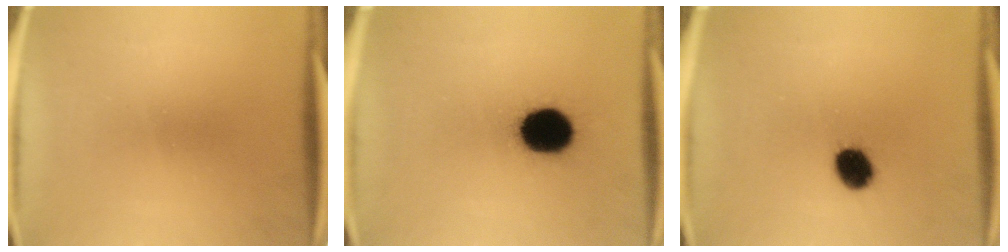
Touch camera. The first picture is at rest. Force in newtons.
{"total": 15.0}
{"total": 7.1}